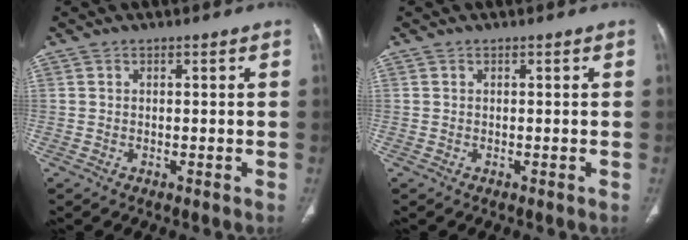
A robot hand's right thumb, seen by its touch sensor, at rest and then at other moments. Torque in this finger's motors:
{"motor_torque": [0.00, 0.00, 0.00, 0.00, 0.00]}